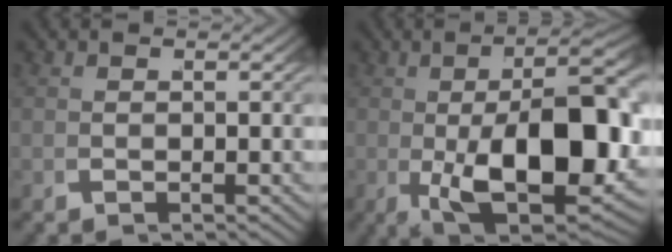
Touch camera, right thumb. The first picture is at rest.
{"total": 16.0, "force": [-2.5, 7.6, 13.9], "torque": [-0.247, -0.041, -0.008]}